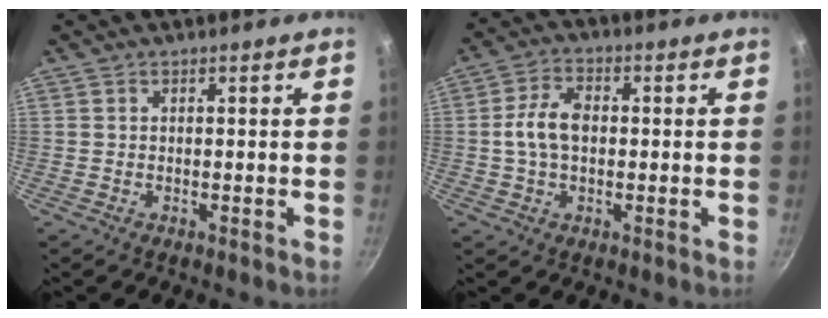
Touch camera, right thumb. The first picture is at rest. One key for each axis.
{"total": 7.3, "fx": 0.0, "fy": 4.7, "fz": 5.6, "tx": -0.101, "ty": 0.020, "tz": -0.006}